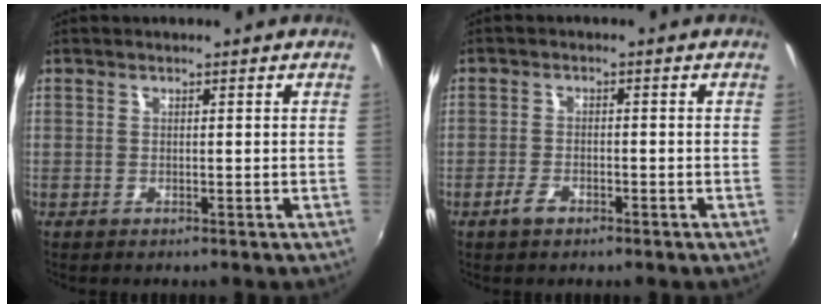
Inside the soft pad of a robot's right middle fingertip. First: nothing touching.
{"total": 2.8, "force": [-1.9, 1.2, 1.6], "torque": [-0.040, -0.002, -0.038]}